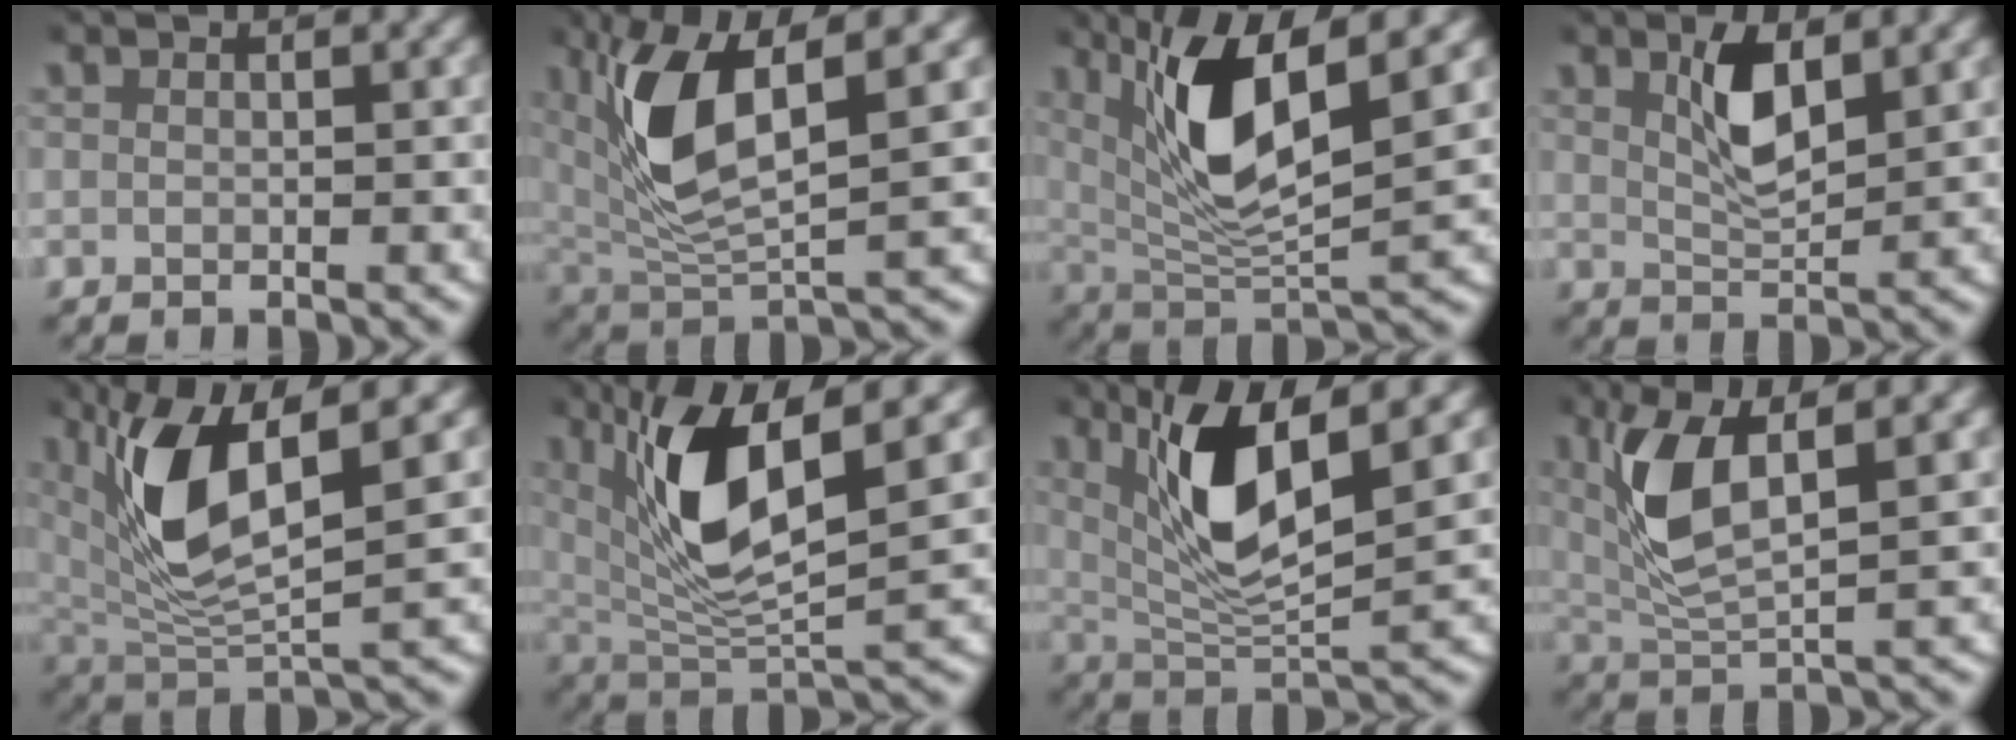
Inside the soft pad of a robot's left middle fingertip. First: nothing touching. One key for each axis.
{"total": 7.6, "fx": 2.1, "fy": 2.8, "fz": 6.7, "tx": -0.140, "ty": 0.013, "tz": 0.036}
{"total": 8.6, "fx": 3.1, "fy": 2.8, "fz": 7.5, "tx": -0.138, "ty": 0.008, "tz": 0.051}
{"total": 3.6, "fx": 1.6, "fy": 1.1, "fz": 3.0, "tx": -0.063, "ty": -0.005, "tz": 0.032}
{"total": 8.6, "fx": 2.4, "fy": 3.5, "fz": 7.5, "tx": -0.153, "ty": 0.008, "tz": 0.040}
{"total": 9.3, "fx": 2.9, "fy": 3.3, "fz": 8.2, "tx": -0.156, "ty": 0.009, "tz": 0.048}
{"total": 7.8, "fx": 2.8, "fy": 2.2, "fz": 6.9, "tx": -0.125, "ty": 0.005, "tz": 0.049}
{"total": 6.1, "fx": 2.0, "fy": 1.8, "fz": 5.4, "tx": -0.118, "ty": 0.012, "tz": 0.035}